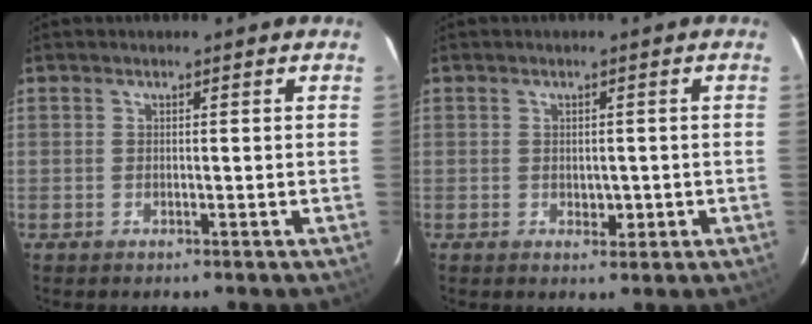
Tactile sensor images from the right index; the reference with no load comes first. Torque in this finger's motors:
{"motor_torque": [-0.08, 0.05, -0.03, 0.00]}